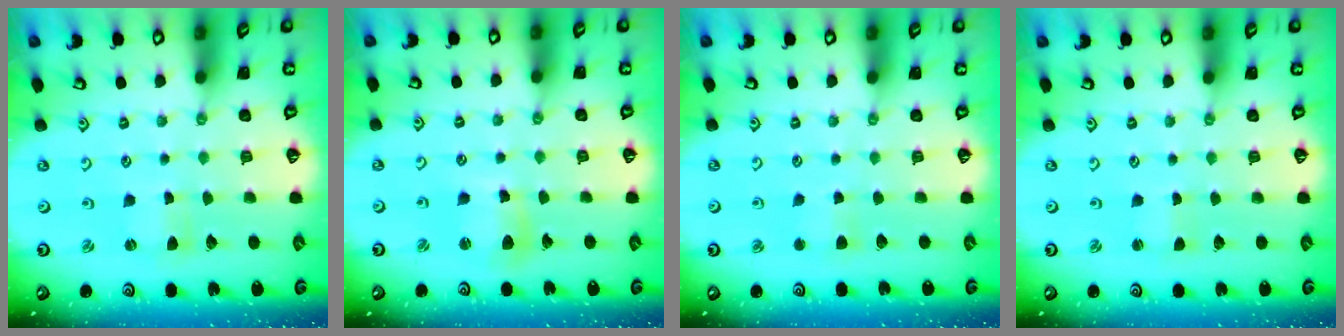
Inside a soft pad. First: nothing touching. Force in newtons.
{"total": 8.1, "press": 8.1, "slide": 1.1}
{"total": 2.8, "press": 2.8, "slide": 0.5}
{"total": 1.1, "press": 1.1, "slide": 0.0}